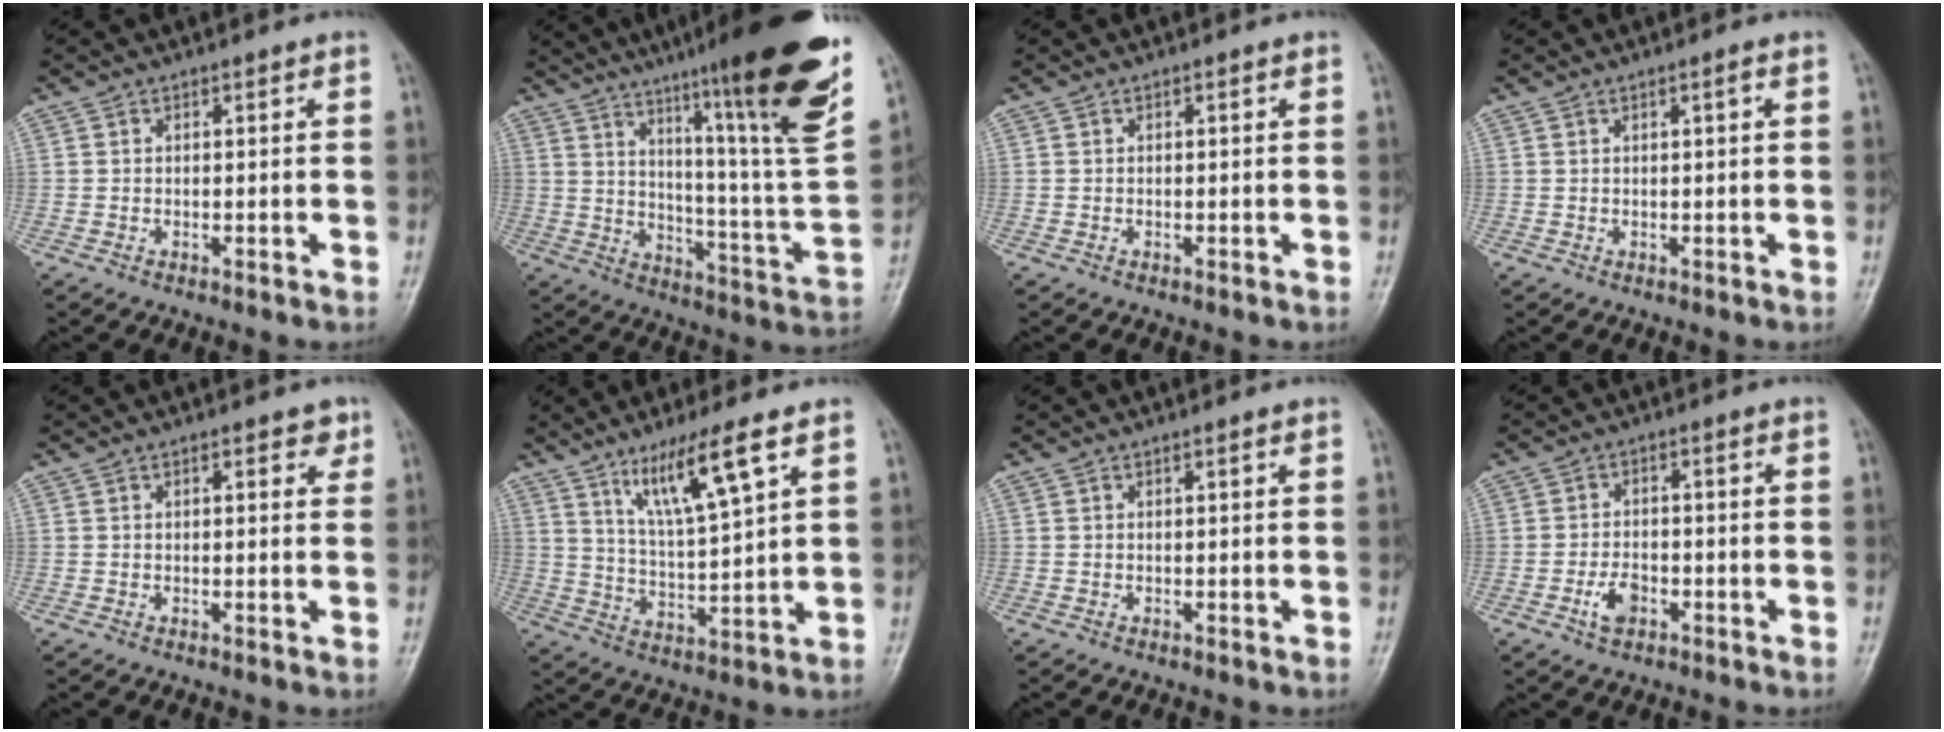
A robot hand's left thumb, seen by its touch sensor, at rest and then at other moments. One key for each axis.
{"total": 27.3, "fx": 17.3, "fy": 1.6, "fz": 21.0, "tx": -0.288, "ty": -0.088, "tz": 0.256}
{"total": 0.0}
{"total": 0.9, "fx": 0.3, "fy": -0.1, "fz": 0.8, "tx": -0.017, "ty": 0.001, "tz": 0.005}
{"total": 2.6, "fx": 1.4, "fy": 1.2, "fz": 1.9, "tx": -0.013, "ty": -0.003, "tz": 0.014}
{"total": 11.3, "fx": 6.5, "fy": 1.4, "fz": 9.1, "tx": -0.167, "ty": -0.035, "tz": 0.126}
{"total": 0.0}
{"total": 4.0, "fx": -1.9, "fy": 2.3, "fz": 2.7, "tx": -0.047, "ty": 0.013, "tz": -0.034}